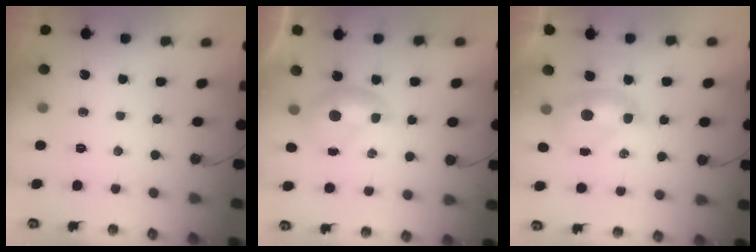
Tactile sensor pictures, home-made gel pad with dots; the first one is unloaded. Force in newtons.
{"total": 0.0}
{"total": 2.0, "press": 1.9, "slide": 0.4}